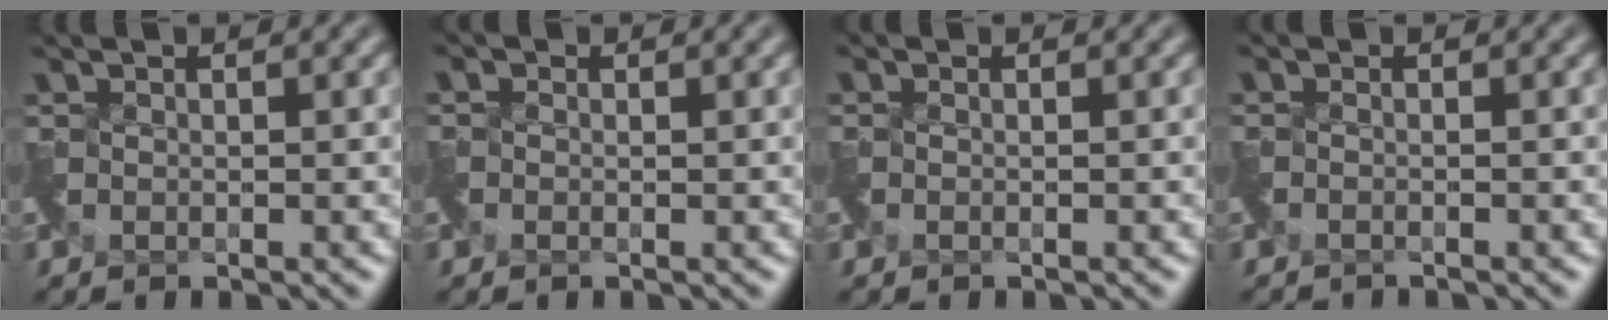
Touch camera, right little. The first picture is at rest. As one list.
[{"total": 1.1, "force": [-0.6, -0.1, -0.9], "torque": [0.015, -0.004, -0.009]}, {"total": 0.7, "force": [-0.6, -0.1, -0.4], "torque": [0.006, -0.007, -0.012]}, {"total": 1.7, "force": [-1.6, -0.2, -0.6], "torque": [0.010, -0.018, -0.032]}]